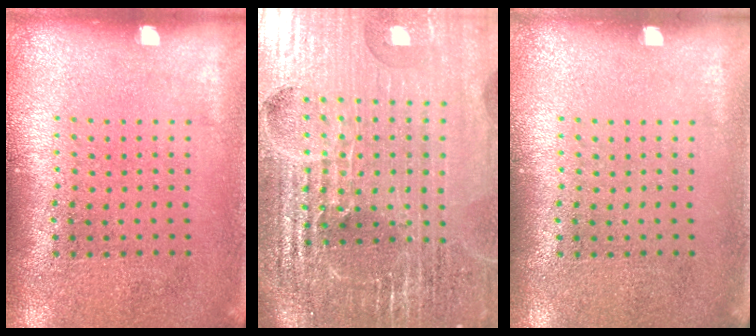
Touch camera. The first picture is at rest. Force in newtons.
{"total": 6.7, "press": 5.9, "slide": 3.3}
{"total": 0.0}